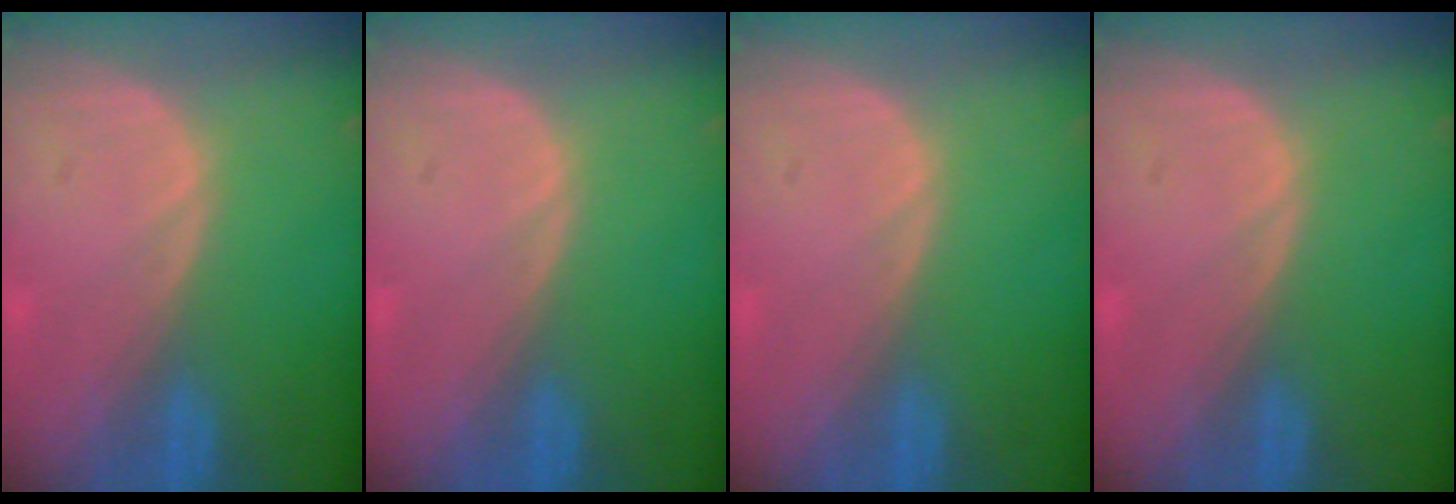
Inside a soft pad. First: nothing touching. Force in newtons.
{"total": 0.0}
{"total": 0.0}
{"total": 0.0}